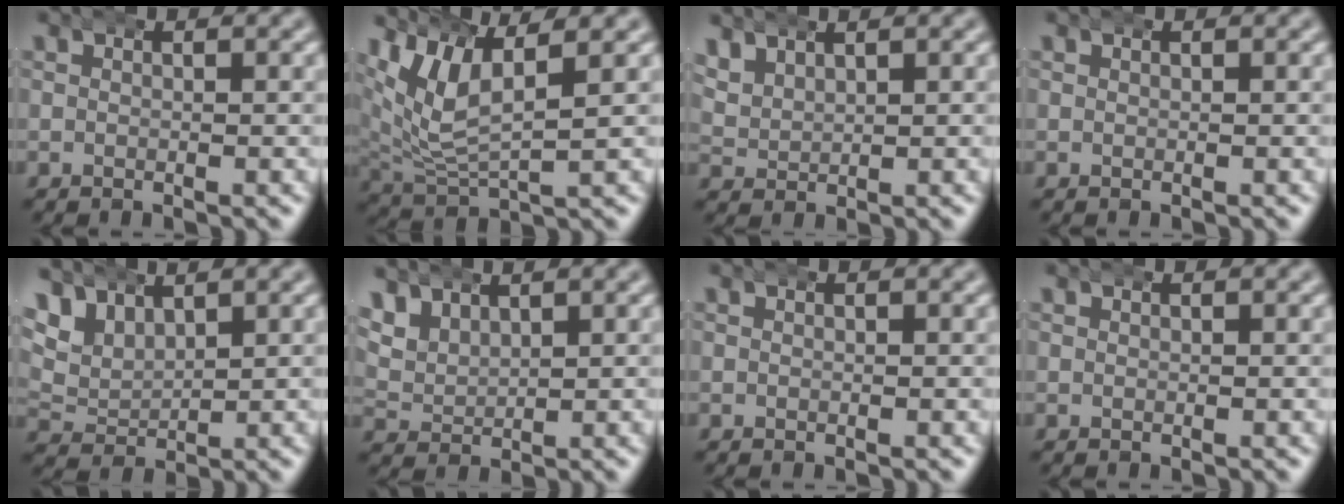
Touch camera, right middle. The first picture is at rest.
{"total": 6.0, "force": [2.4, 3.6, 4.1], "torque": [-0.102, 0.003, 0.041]}
{"total": 3.6, "force": [1.9, 2.7, 1.5], "torque": [-0.042, 0.001, 0.036]}
{"total": 0.0}
{"total": 6.4, "force": [2.3, 5.3, 2.8], "torque": [-0.083, 0.000, 0.033]}
{"total": 5.8, "force": [2.3, 4.7, 2.3], "torque": [-0.067, 0.005, 0.033]}
{"total": 0.0}
{"total": 0.0}